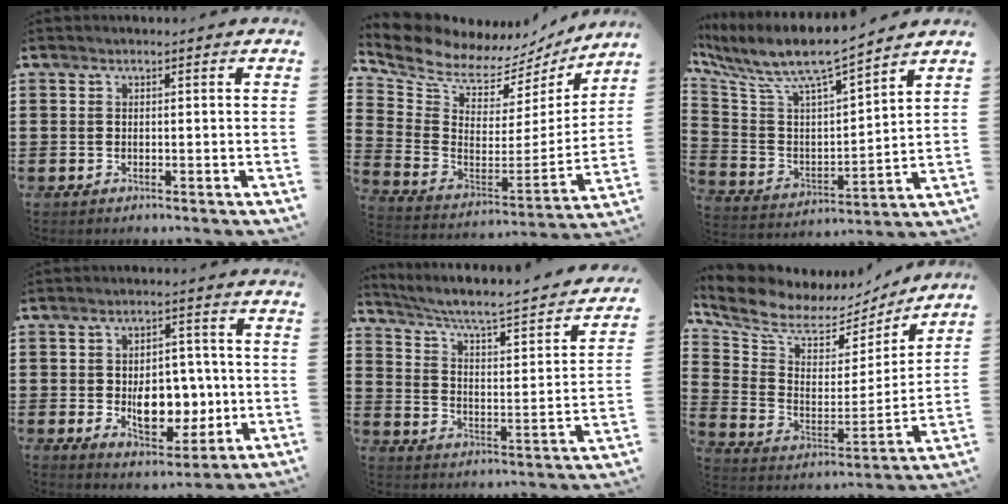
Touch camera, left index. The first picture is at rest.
{"total": 7.0, "force": [6.5, 2.2, 1.5], "torque": [-0.076, -0.057, 0.112]}
{"total": 8.2, "force": [7.0, 1.2, 4.0], "torque": [-0.112, -0.050, 0.115]}
{"total": 8.8, "force": [-0.6, 5.7, 6.7], "torque": [-0.094, 0.004, -0.010]}
{"total": 3.8, "force": [2.3, 0.8, 2.9], "torque": [-0.071, -0.029, 0.027]}
{"total": 7.3, "force": [6.2, 3.1, 2.3], "torque": [-0.084, -0.044, 0.107]}